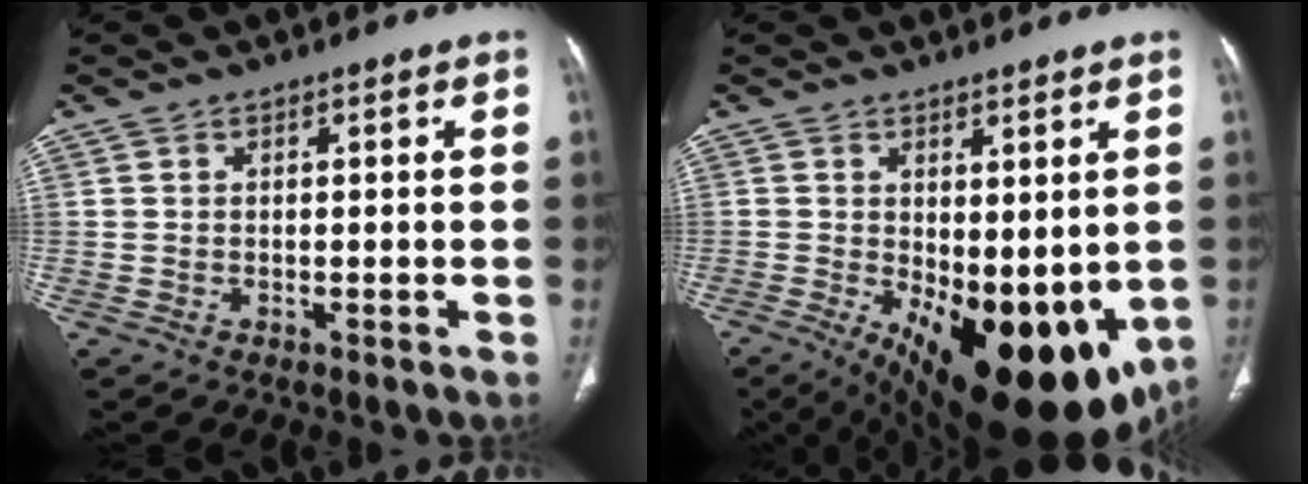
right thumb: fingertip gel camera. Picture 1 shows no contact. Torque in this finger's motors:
{"motor_torque": [0.62, 3.56, 0.46, -0.16, 0.28]}